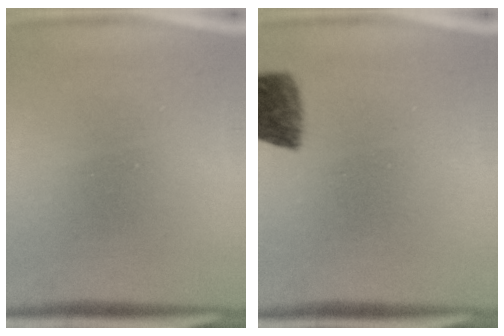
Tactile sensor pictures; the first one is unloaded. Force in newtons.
{"total": 7.0}